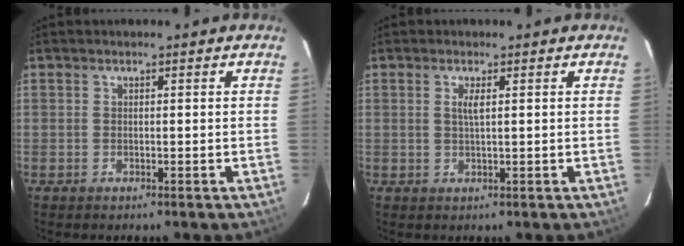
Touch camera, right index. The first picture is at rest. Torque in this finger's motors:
{"motor_torque": [0.37, 0.19, 0.18, 0.05]}